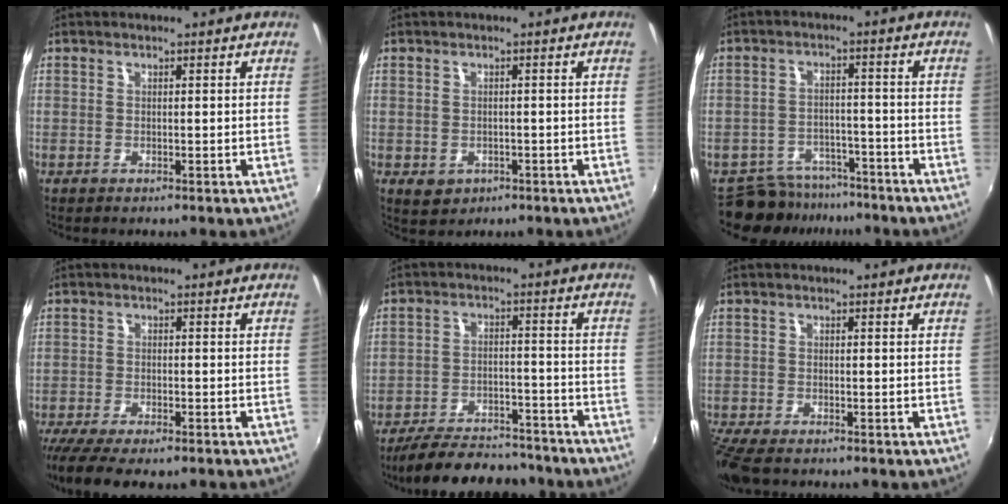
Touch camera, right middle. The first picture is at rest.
{"total": 3.4, "force": [-1.2, 2.8, 1.5], "torque": [-0.033, -0.007, -0.011]}
{"total": 8.9, "force": [-7.7, 4.2, 1.6], "torque": [-0.044, 0.009, -0.109]}
{"total": 9.6, "force": [-7.7, 2.3, 5.4], "torque": [-0.126, -0.042, -0.130]}
{"total": 15.7, "force": [-13.7, 4.7, 5.9], "torque": [-0.128, 0.003, -0.193]}
{"total": 7.0, "force": [-5.7, 2.0, 3.6], "torque": [-0.094, -0.039, -0.108]}